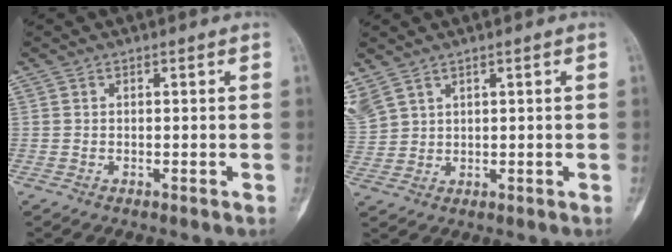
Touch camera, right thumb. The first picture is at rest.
{"total": 7.5, "force": [4.6, 4.7, 3.7], "torque": [-0.106, 0.001, 0.108]}